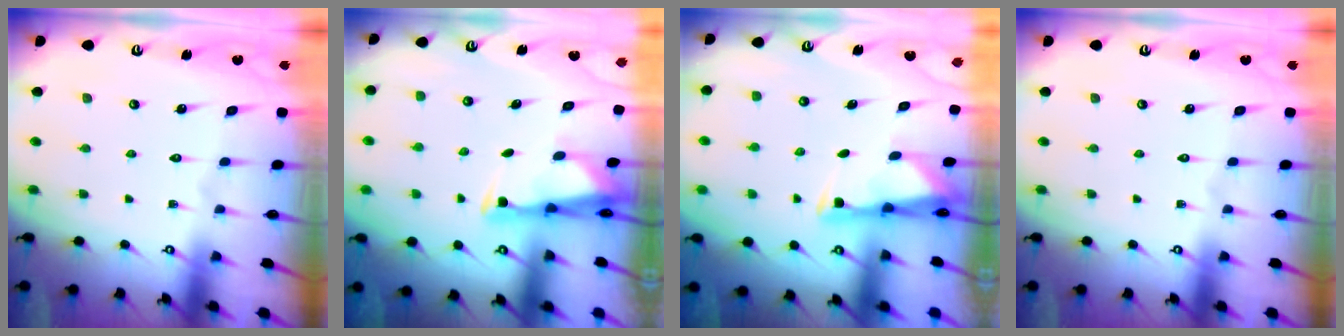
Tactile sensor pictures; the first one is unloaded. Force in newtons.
{"total": 2.7, "press": 2.6, "slide": 0.8}
{"total": 2.6, "press": 2.6, "slide": 0.4}
{"total": 0.0}